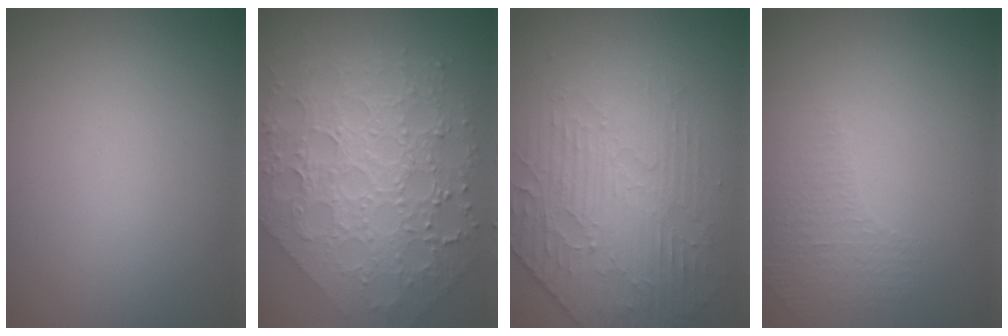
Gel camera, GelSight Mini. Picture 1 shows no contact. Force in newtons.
{"total": 8.3, "press": 6.2, "slide": 5.5}
{"total": 3.9, "press": 3.8, "slide": 0.8}
{"total": 1.1, "press": 0.7, "slide": 0.8}